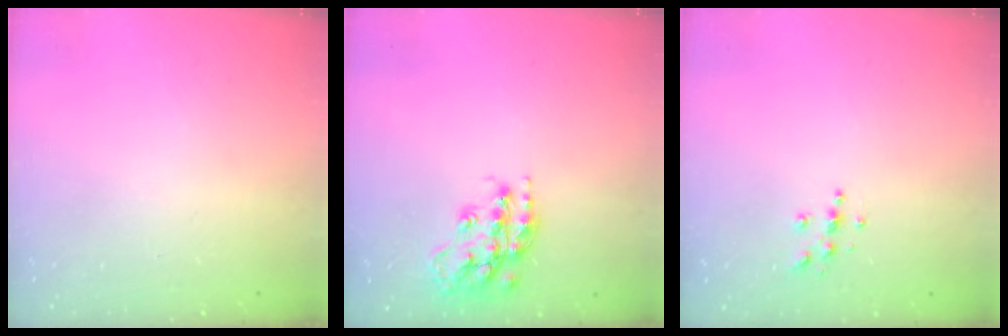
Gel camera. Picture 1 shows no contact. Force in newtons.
{"total": 16.3, "press": 16.3, "slide": 0.8}
{"total": 5.0, "press": 5.0, "slide": 0.4}